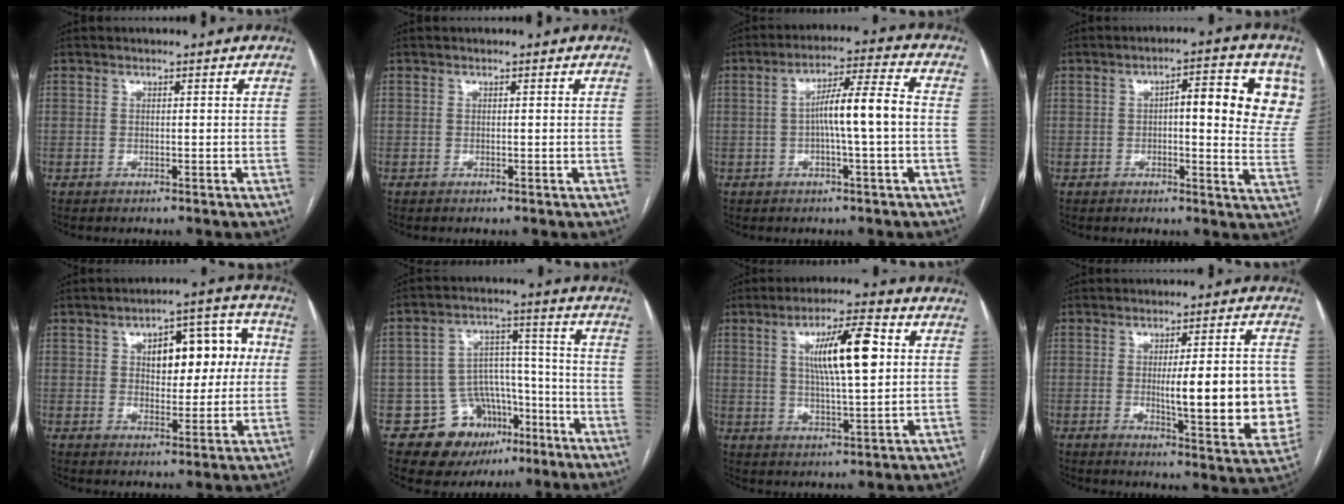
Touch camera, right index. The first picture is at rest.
{"total": 0.0}
{"total": 8.5, "force": [-0.6, 0.1, 8.5], "torque": [-0.145, 0.019, -0.013]}
{"total": 12.8, "force": [3.9, 3.1, 11.8], "torque": [-0.132, 0.009, 0.040]}
{"total": 11.2, "force": [2.0, 5.4, 9.6], "torque": [-0.117, 0.039, 0.035]}
{"total": 11.2, "force": [-6.2, 8.7, 3.3], "torque": [-0.034, 0.056, -0.084]}
{"total": 11.1, "force": [2.7, 1.7, 10.6], "torque": [-0.181, 0.008, 0.047]}
{"total": 15.5, "force": [-0.8, 3.2, 15.1], "torque": [-0.192, -0.005, -0.001]}